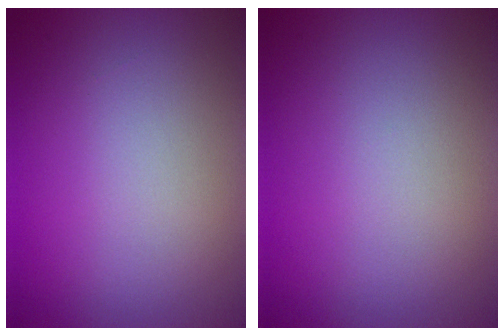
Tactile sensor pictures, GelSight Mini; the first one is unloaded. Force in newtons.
{"total": 0.0}